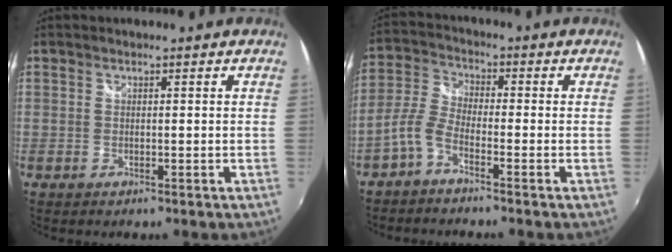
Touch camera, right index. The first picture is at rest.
{"total": 4.6, "force": [-2.8, 1.7, 3.2], "torque": [-0.085, 0.015, -0.063]}